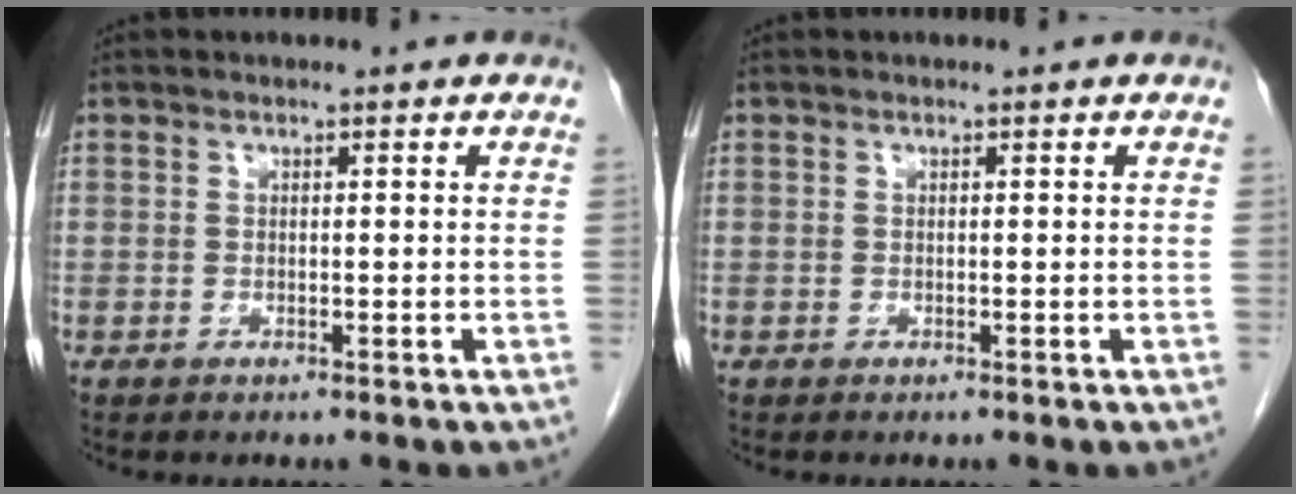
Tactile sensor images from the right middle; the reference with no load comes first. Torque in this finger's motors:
{"motor_torque": [0.00, 0.00, 0.00, 0.00]}